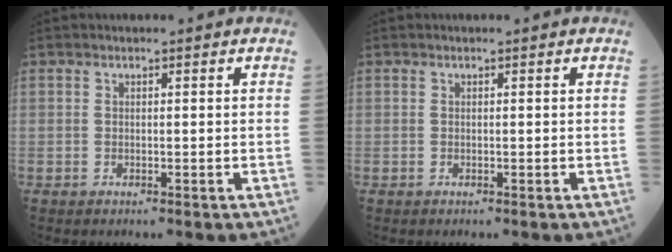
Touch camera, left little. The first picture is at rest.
{"total": 0.0}